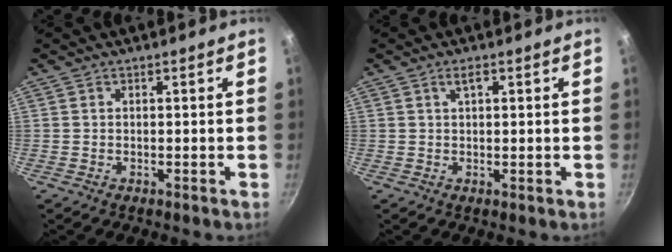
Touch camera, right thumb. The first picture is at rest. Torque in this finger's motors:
{"motor_torque": [-0.29, -0.43, 0.31, -0.08, 0.01]}